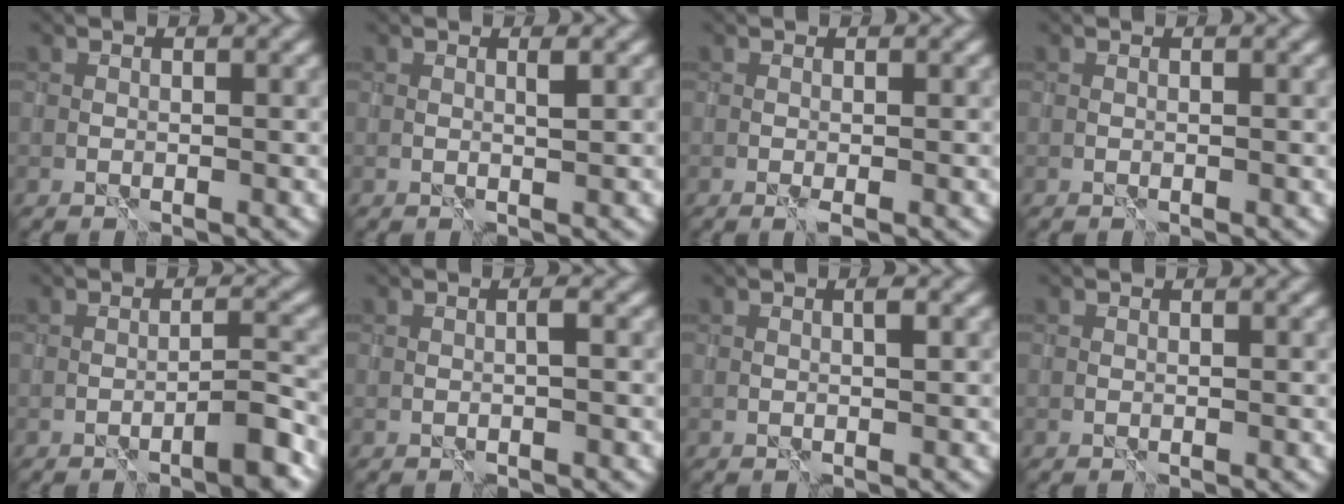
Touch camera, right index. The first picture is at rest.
{"total": 0.7, "force": [0.3, 0.0, 0.6], "torque": [-0.011, 0.001, 0.004]}
{"total": 0.8, "force": [-0.4, 0.0, 0.6], "torque": [-0.015, -0.004, -0.006]}
{"total": 0.0}
{"total": 3.2, "force": [-1.9, 0.4, 2.6], "torque": [-0.035, 0.012, -0.034]}
{"total": 0.8, "force": [-0.1, 0.0, 0.8], "torque": [-0.014, 0.002, -0.001]}
{"total": 0.8, "force": [0.2, 0.0, 0.8], "torque": [-0.013, 0.003, 0.002]}
{"total": 0.0}